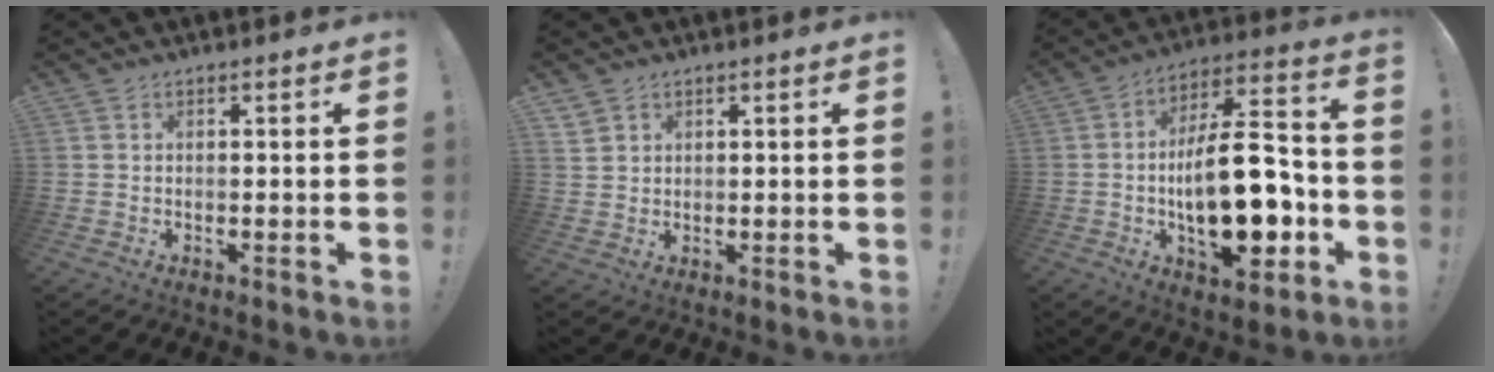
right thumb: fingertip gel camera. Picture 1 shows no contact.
{"total": 2.8, "force": [2.1, 1.8, 0.7], "torque": [-0.010, -0.010, 0.039]}
{"total": 23.2, "force": [-4.5, 10.3, 20.3], "torque": [-0.337, 0.022, -0.072]}